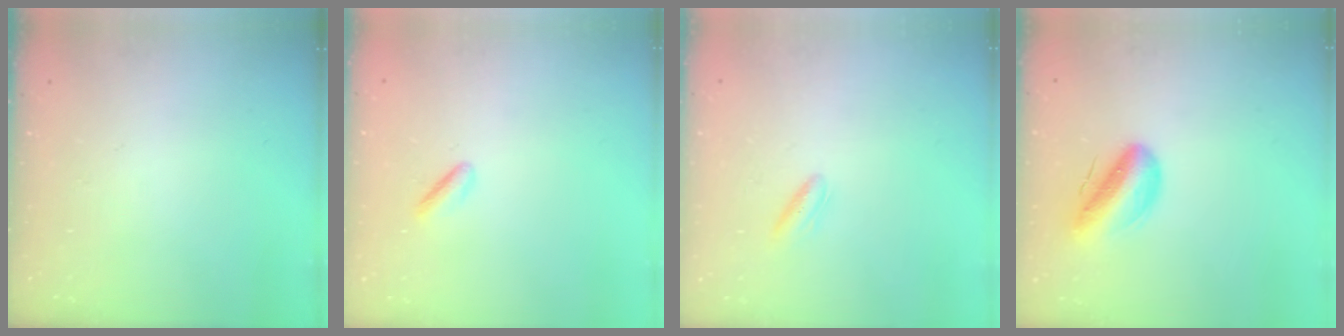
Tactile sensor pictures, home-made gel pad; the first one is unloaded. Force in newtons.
{"total": 1.5, "press": 1.2, "slide": 0.8}
{"total": 4.1, "press": 4.0, "slide": 1.0}
{"total": 11.4, "press": 10.9, "slide": 3.5}